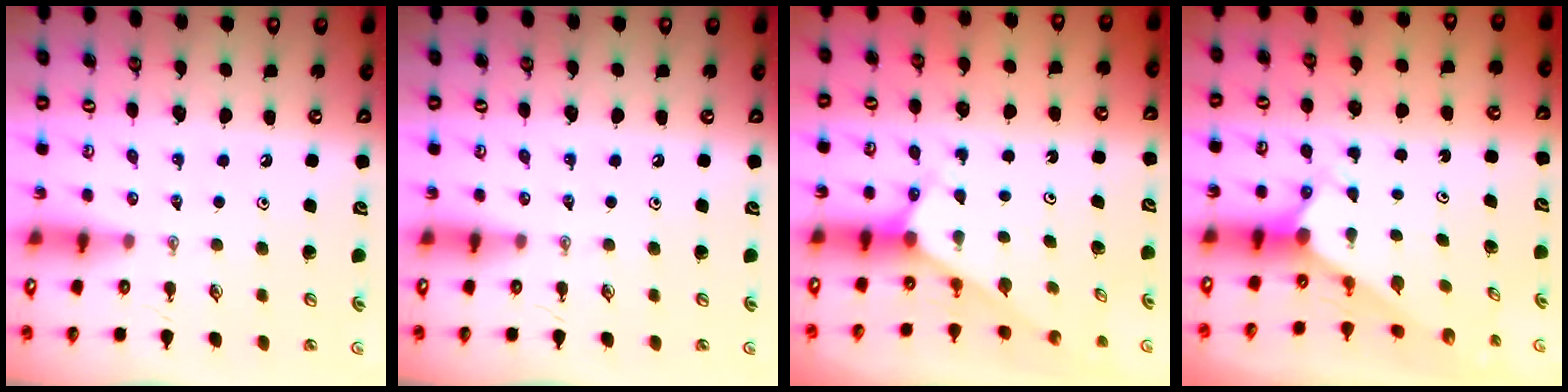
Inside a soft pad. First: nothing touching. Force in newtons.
{"total": 0.0}
{"total": 2.8, "press": 2.8, "slide": 0.1}
{"total": 2.5, "press": 2.5, "slide": 0.2}